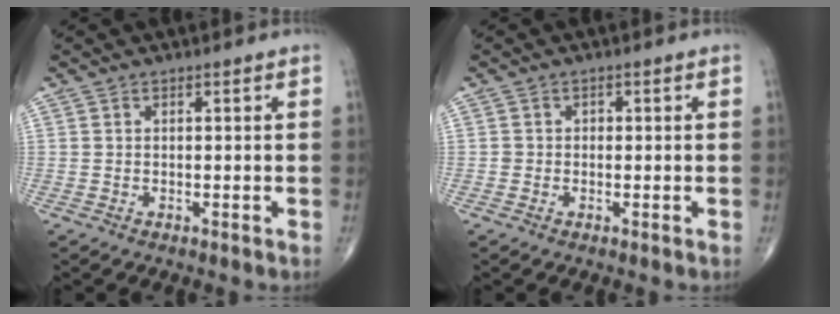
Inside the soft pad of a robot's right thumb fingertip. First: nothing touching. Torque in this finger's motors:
{"motor_torque": [-0.05, 0.18, 0.32, -0.09, -0.01]}